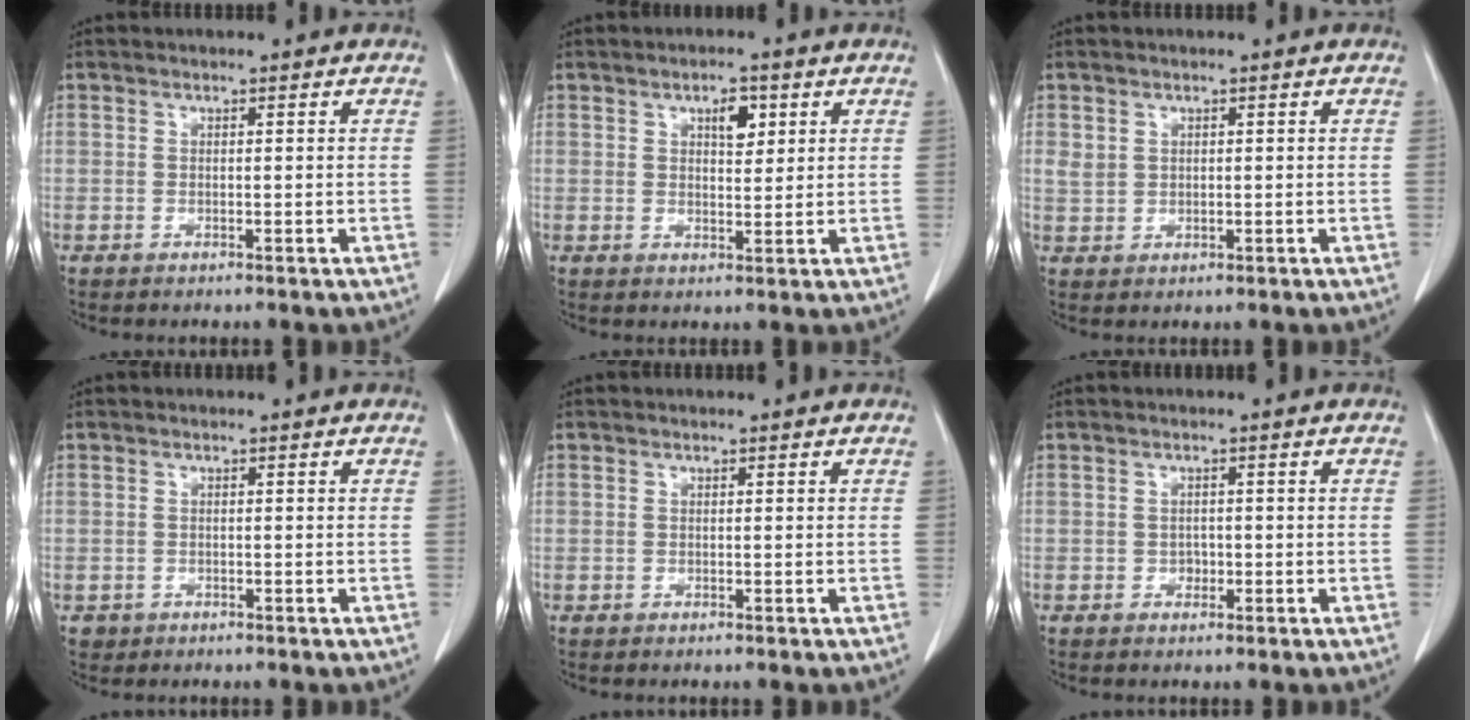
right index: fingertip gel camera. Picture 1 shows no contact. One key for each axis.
{"total": 3.5, "fx": 1.7, "fy": 1.4, "fz": 2.7, "tx": -0.042, "ty": 0.000, "tz": 0.027}
{"total": 2.2, "fx": 0.9, "fy": 1.9, "fz": 0.8, "tx": -0.014, "ty": 0.001, "tz": 0.021}
{"total": 1.2, "fx": -0.6, "fy": 1.0, "fz": 0.0, "tx": -0.005, "ty": 0.004, "tz": -0.009}
{"total": 0.0}
{"total": 0.9, "fx": -0.4, "fy": 0.7, "fz": 0.4, "tx": -0.004, "ty": 0.004, "tz": -0.005}